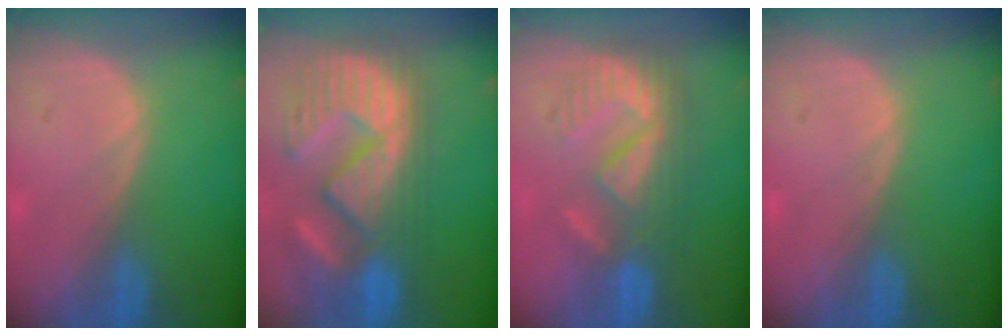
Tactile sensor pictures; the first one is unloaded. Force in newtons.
{"total": 13.8, "press": 12.2, "slide": 6.4}
{"total": 9.5, "press": 8.2, "slide": 4.8}
{"total": 0.0}